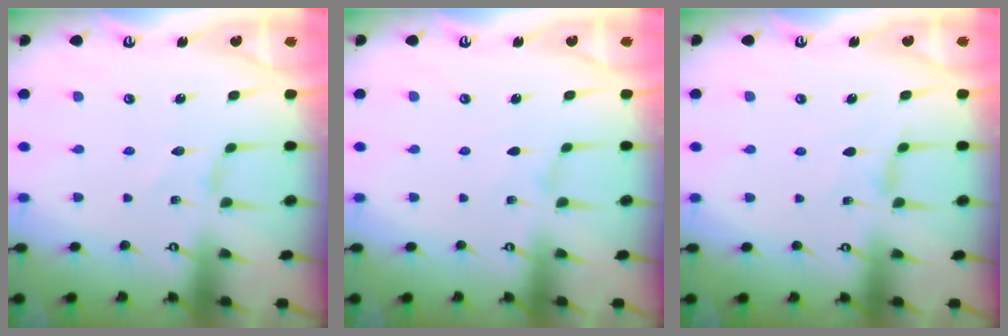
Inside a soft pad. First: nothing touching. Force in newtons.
{"total": 0.0}
{"total": 2.8, "press": 2.8, "slide": 0.3}